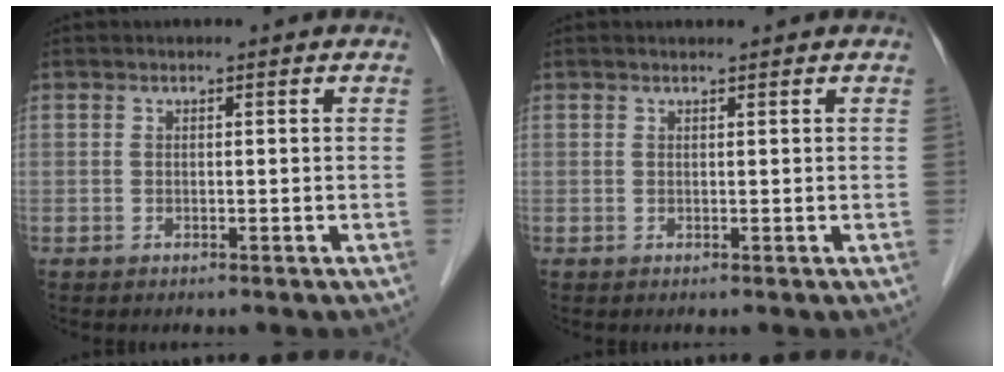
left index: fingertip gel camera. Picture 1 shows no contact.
{"total": 0.8, "force": [0.7, 0.0, 0.4], "torque": [-0.007, 0.006, 0.014]}